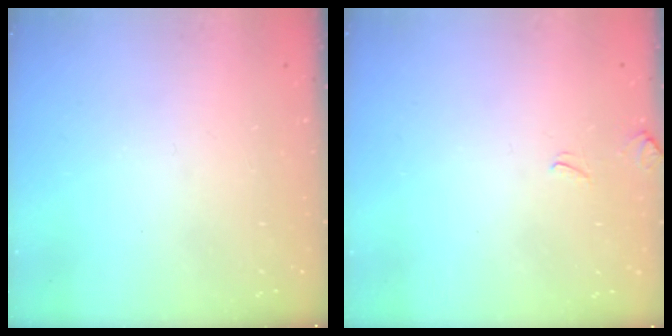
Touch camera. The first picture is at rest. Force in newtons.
{"total": 3.6, "press": 3.5, "slide": 0.4}